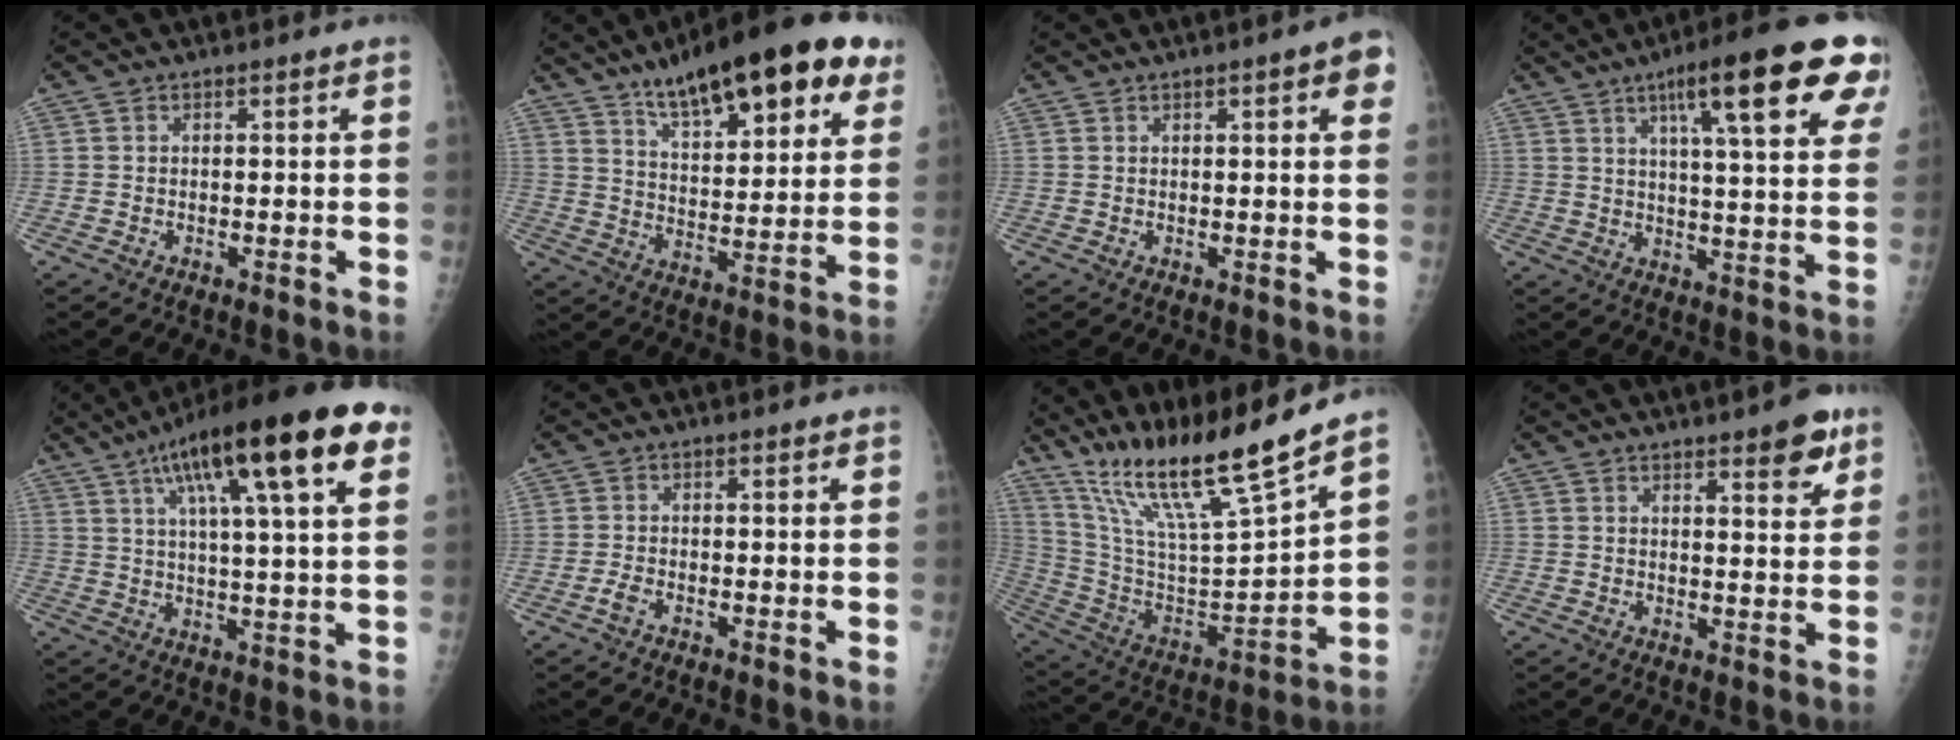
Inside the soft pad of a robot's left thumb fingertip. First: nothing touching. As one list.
[{"total": 23.5, "force": [14.0, 7.6, 17.2], "torque": [-0.220, -0.035, 0.212]}, {"total": 5.3, "force": [2.2, 1.2, 4.6], "torque": [-0.047, -0.001, 0.023]}, {"total": 20.9, "force": [10.9, 3.9, 17.3], "torque": [-0.228, -0.018, 0.150]}, {"total": 23.0, "force": [10.9, 5.0, 19.7], "torque": [-0.298, 0.004, 0.164]}, {"total": 1.4, "force": [-0.8, 0.5, 1.1], "torque": [-0.028, 0.003, -0.018]}, {"total": 21.3, "force": [17.0, 0.8, 12.8], "torque": [-0.207, -0.081, 0.319]}, {"total": 6.8, "force": [4.3, 1.9, 5.0], "torque": [-0.052, -0.023, 0.054]}]